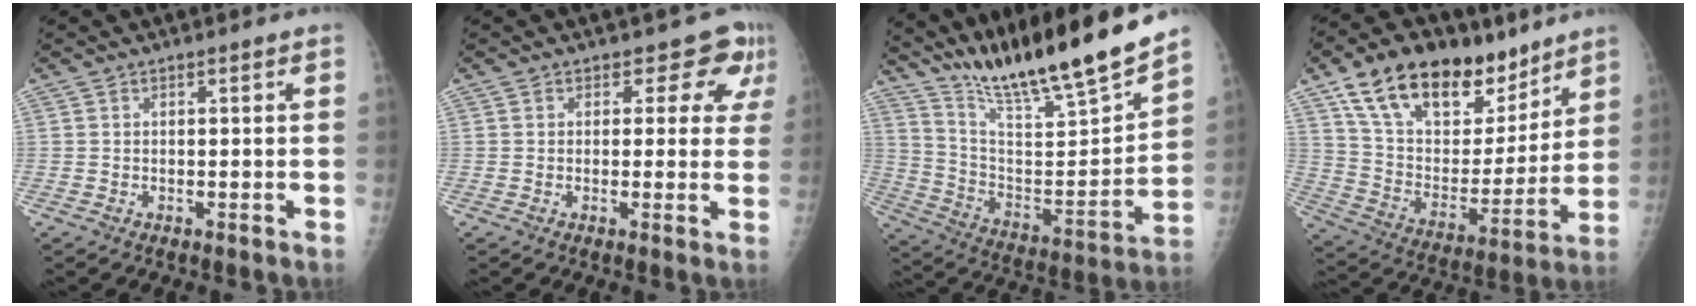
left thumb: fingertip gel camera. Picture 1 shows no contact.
{"total": 5.5, "force": [3.4, 3.8, 2.1], "torque": [0.010, -0.016, 0.021]}
{"total": 22.1, "force": [19.2, 1.1, 10.9], "torque": [-0.164, -0.115, 0.327]}
{"total": 24.7, "force": [16.1, 13.1, 13.3], "torque": [-0.185, -0.045, 0.277]}